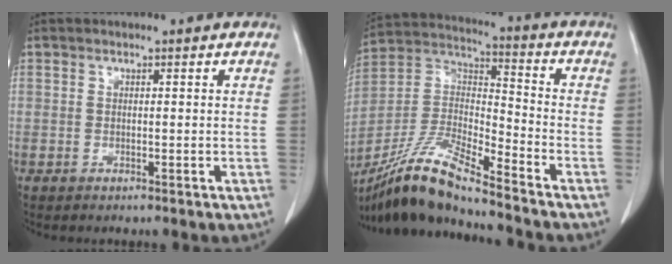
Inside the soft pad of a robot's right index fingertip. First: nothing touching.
{"total": 15.5, "force": [-13.2, 0.5, 8.0], "torque": [-0.162, -0.003, -0.249]}